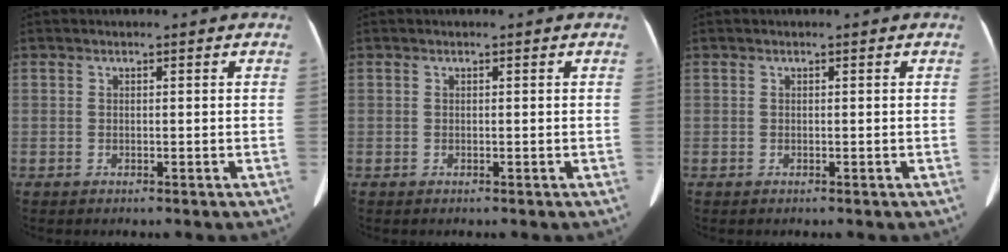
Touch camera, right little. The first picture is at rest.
{"total": 0.0}
{"total": 0.0}